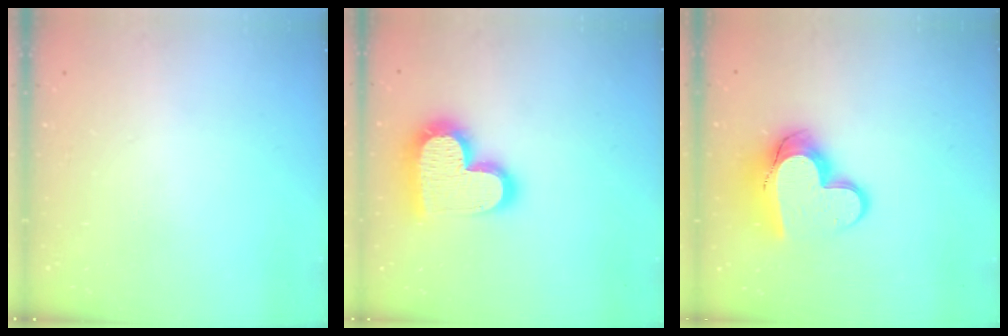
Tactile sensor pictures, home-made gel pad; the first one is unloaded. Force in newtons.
{"total": 20.7, "press": 20.7, "slide": 1.5}
{"total": 14.5, "press": 14.5, "slide": 1.2}